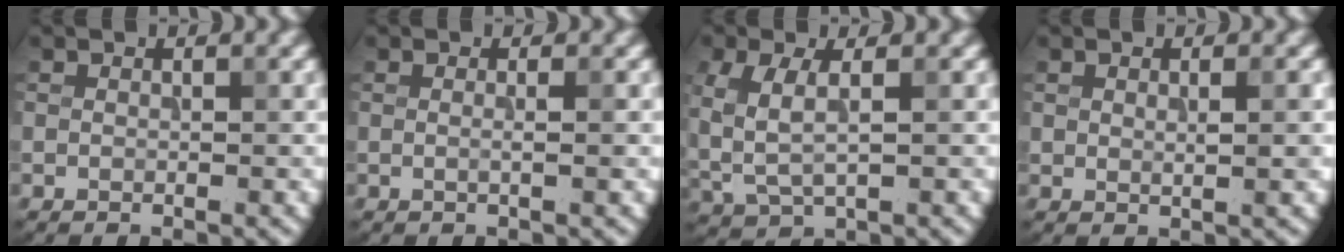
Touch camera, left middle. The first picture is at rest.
{"total": 1.1, "force": [0.1, 0.1, 1.1], "torque": [-0.017, -0.008, -0.002]}
{"total": 4.1, "force": [0.7, 1.9, 3.5], "torque": [-0.089, -0.001, 0.018]}
{"total": 1.2, "force": [0.2, 0.3, 1.2], "torque": [-0.023, -0.002, 0.008]}